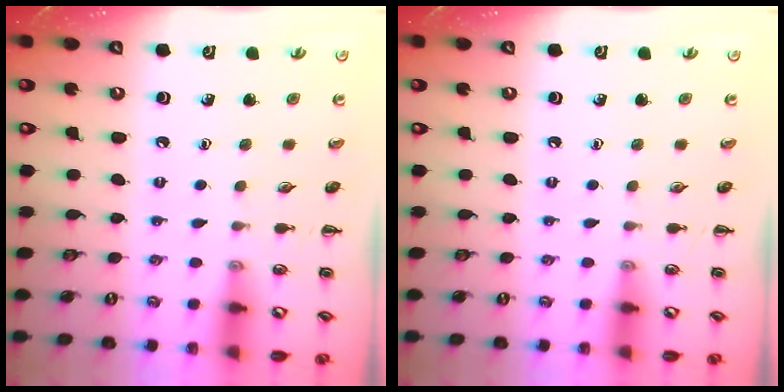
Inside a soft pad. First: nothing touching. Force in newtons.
{"total": 0.0}